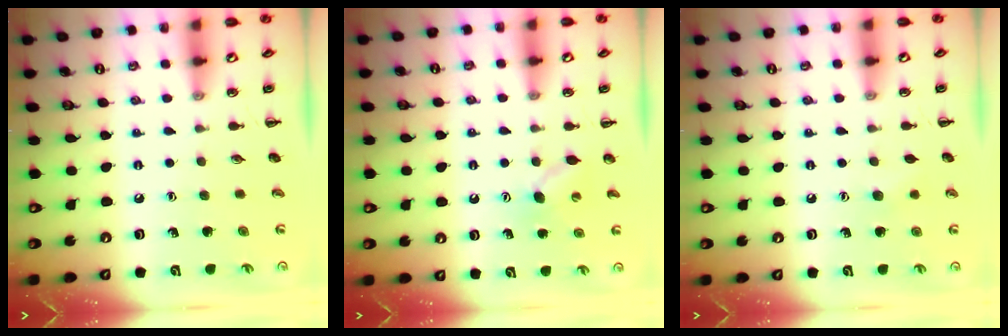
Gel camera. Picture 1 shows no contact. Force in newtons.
{"total": 5.2, "press": 5.1, "slide": 1.1}
{"total": 4.4, "press": 4.3, "slide": 1.0}